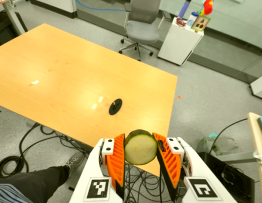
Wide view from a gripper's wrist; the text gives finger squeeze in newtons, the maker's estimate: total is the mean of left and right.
{"total": 11.9, "left": 11.4, "right": 12.3}